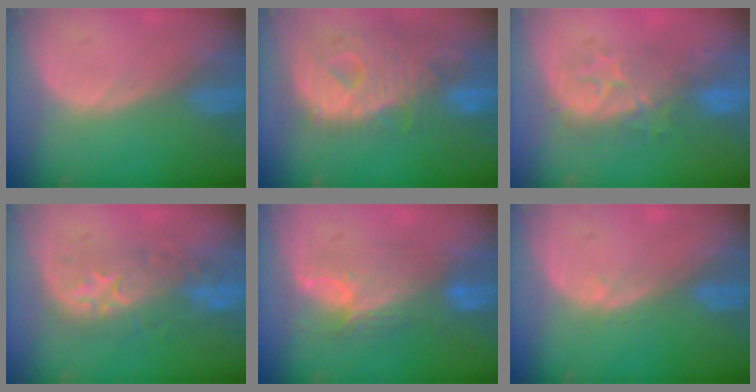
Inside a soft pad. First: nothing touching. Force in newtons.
{"total": 12.8, "press": 11.0, "slide": 6.7}
{"total": 8.0, "press": 7.8, "slide": 1.7}
{"total": 8.2, "press": 8.2, "slide": 0.5}
{"total": 7.3, "press": 7.2, "slide": 1.3}
{"total": 0.7, "press": 0.7, "slide": 0.2}